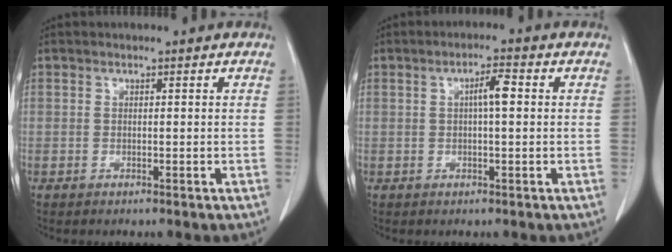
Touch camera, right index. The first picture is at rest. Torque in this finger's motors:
{"motor_torque": [0.45, 0.00, 0.09, 0.04]}